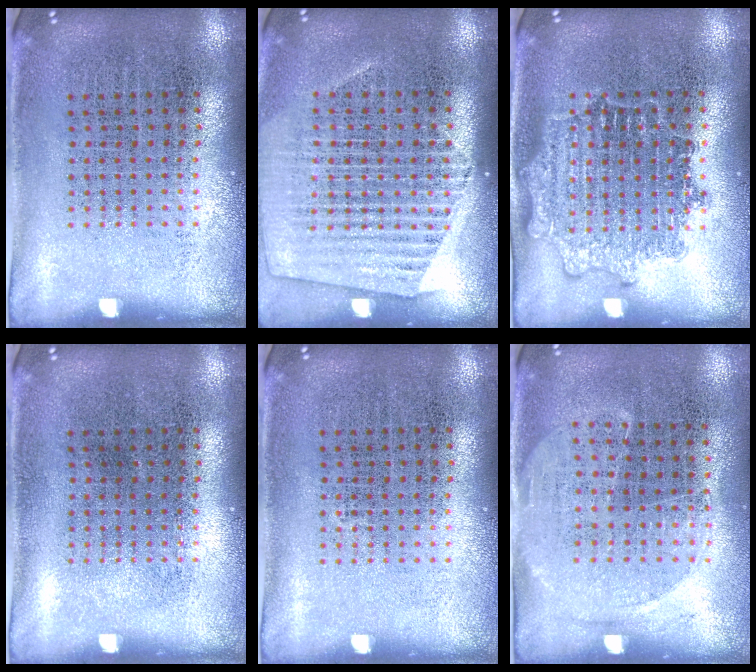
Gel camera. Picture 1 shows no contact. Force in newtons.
{"total": 1.5, "press": 1.5, "slide": 0.5}
{"total": 1.4, "press": 1.4, "slide": 0.1}
{"total": 0.0}
{"total": 0.0}
{"total": 1.4, "press": 1.2, "slide": 0.8}